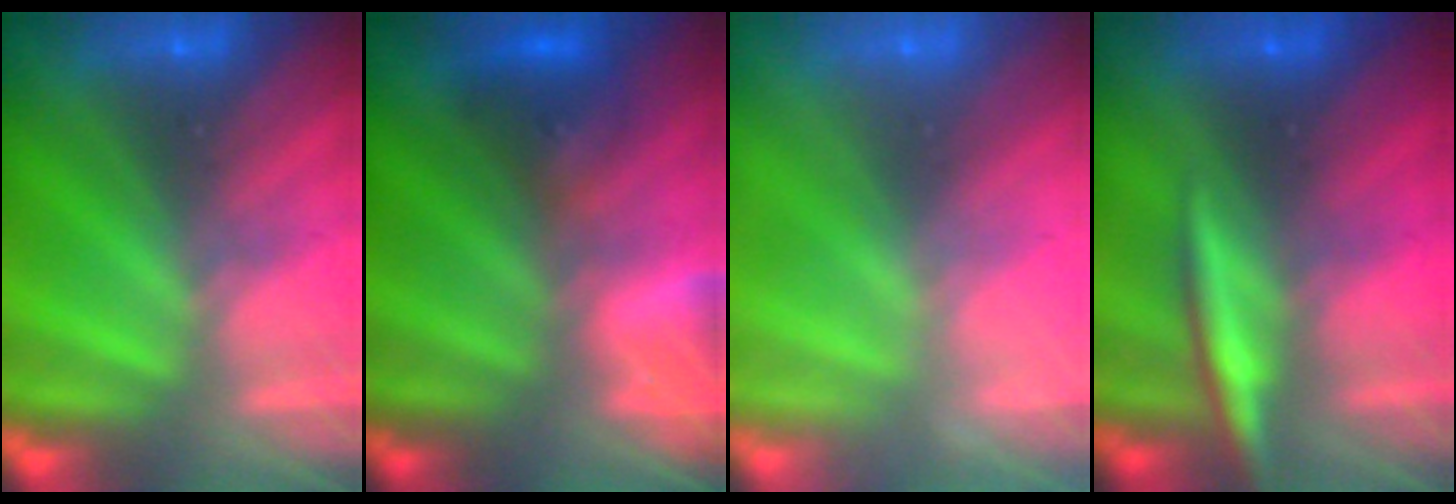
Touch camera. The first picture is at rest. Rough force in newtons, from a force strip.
{"total": 7.5}
{"total": 2.4}
{"total": 3.0}